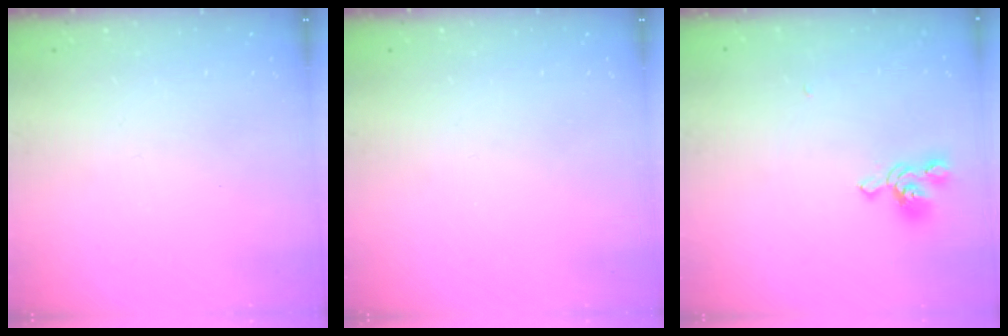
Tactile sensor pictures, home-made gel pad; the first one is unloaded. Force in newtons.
{"total": 0.0}
{"total": 1.2, "press": 0.2, "slide": 1.1}